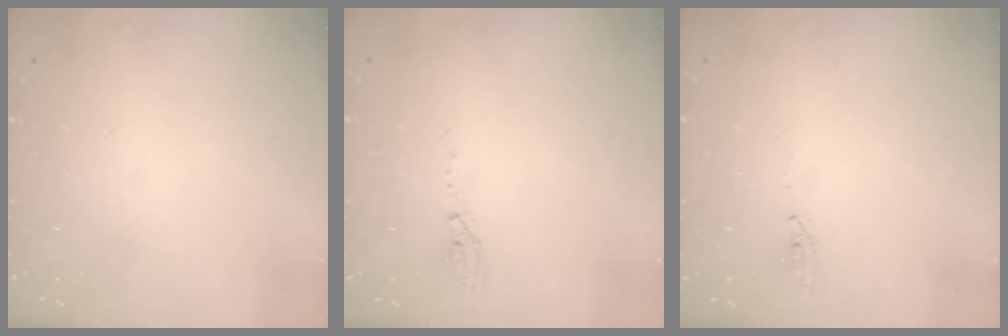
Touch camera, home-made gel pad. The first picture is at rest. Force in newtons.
{"total": 3.5, "press": 2.9, "slide": 2.0}
{"total": 3.0, "press": 2.8, "slide": 1.2}